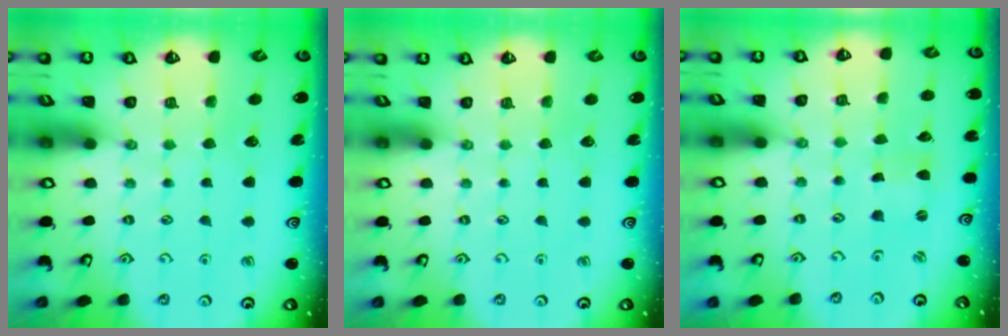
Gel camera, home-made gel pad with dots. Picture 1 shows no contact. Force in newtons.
{"total": 0.0}
{"total": 0.0}